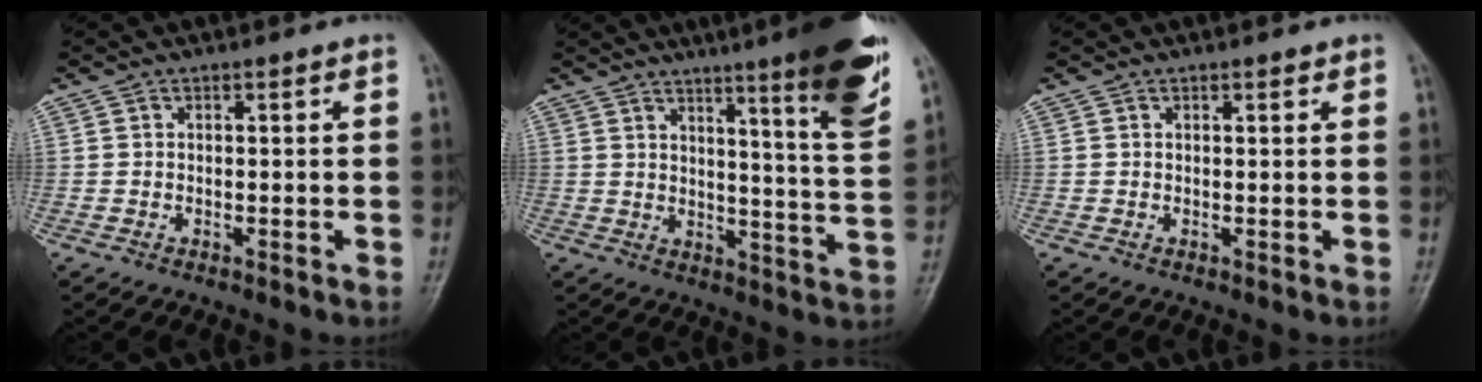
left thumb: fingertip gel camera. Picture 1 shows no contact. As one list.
[{"total": 16.7, "force": [10.0, 1.4, 13.3], "torque": [-0.164, -0.056, 0.132]}, {"total": 0.8, "force": [0.6, 0.3, 0.5], "torque": [-0.008, -0.002, 0.007]}]